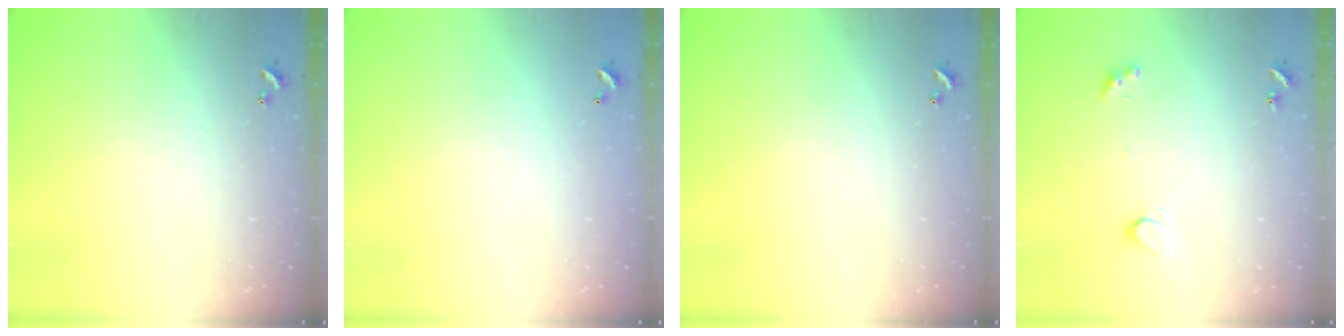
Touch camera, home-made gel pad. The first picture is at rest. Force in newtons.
{"total": 2.8, "press": 2.8, "slide": 0.1}
{"total": 0.0}
{"total": 2.6, "press": 2.6, "slide": 0.5}